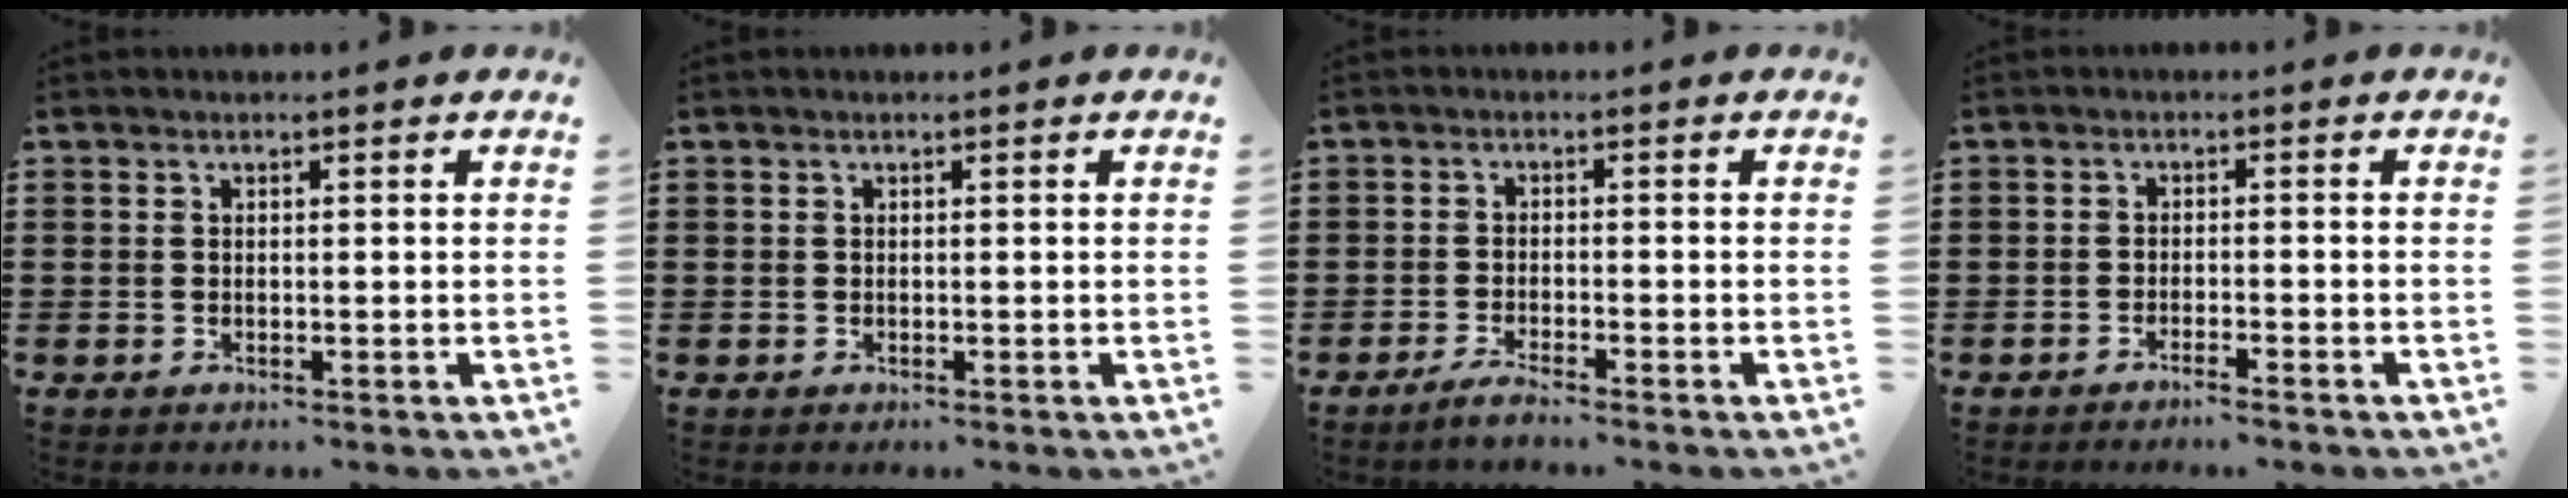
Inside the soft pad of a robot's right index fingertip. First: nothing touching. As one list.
[{"total": 0.0}, {"total": 2.2, "force": [-2.0, -0.2, 0.9], "torque": [-0.014, 0.003, -0.037]}, {"total": 1.8, "force": [-1.6, -0.3, 0.6], "torque": [-0.010, -0.001, -0.031]}]